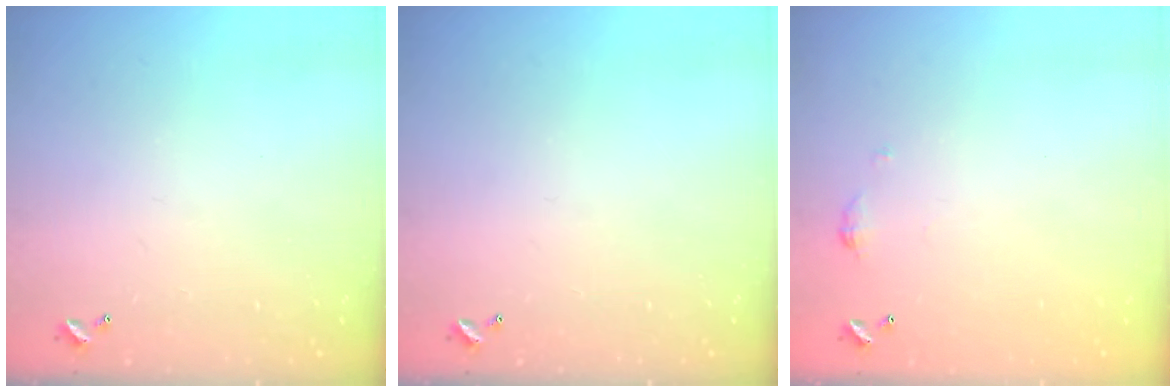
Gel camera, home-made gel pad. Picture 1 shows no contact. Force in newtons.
{"total": 0.0}
{"total": 3.5, "press": 3.5, "slide": 0.6}